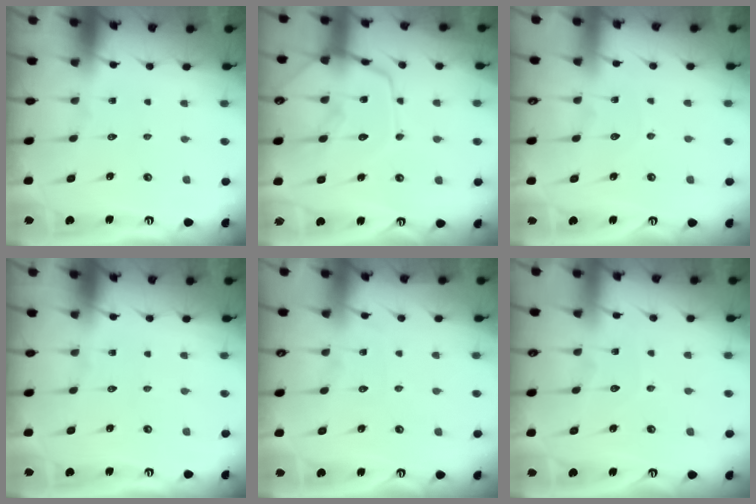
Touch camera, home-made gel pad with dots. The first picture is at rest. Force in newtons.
{"total": 12.5, "press": 12.4, "slide": 1.2}
{"total": 3.3, "press": 3.3, "slide": 0.3}
{"total": 0.0}
{"total": 5.1, "press": 5.1, "slide": 0.6}
{"total": 4.5, "press": 4.4, "slide": 0.5}